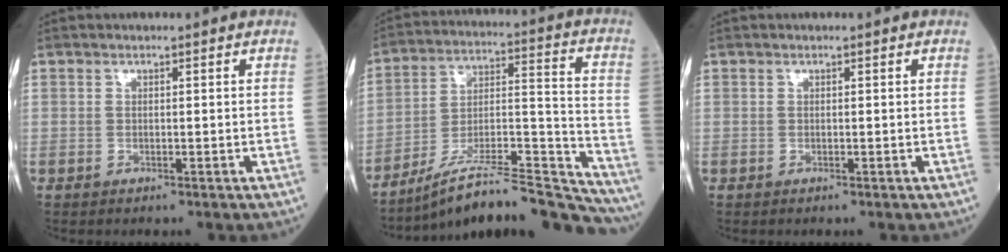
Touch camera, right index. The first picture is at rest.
{"total": 21.1, "force": [-19.3, 1.2, 8.4], "torque": [-0.101, 0.027, -0.311]}
{"total": 0.0}